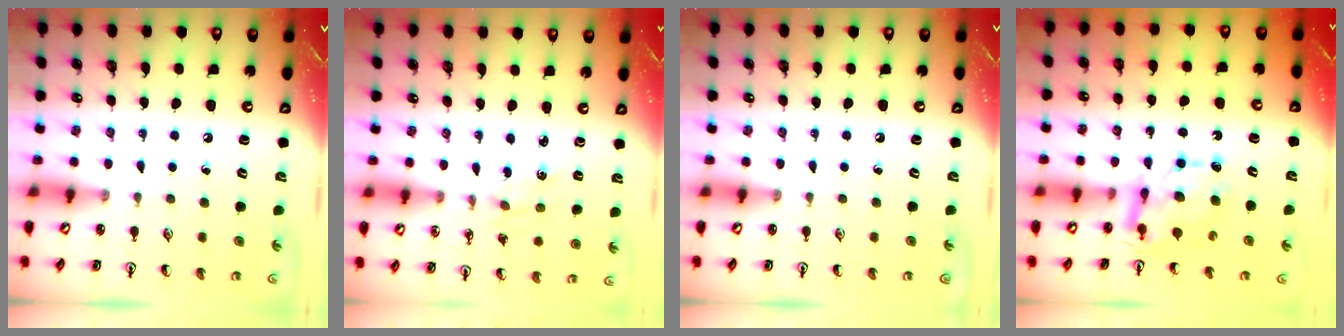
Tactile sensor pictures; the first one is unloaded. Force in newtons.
{"total": 1.2, "press": 1.2, "slide": 0.2}
{"total": 0.0}
{"total": 7.0, "press": 7.0, "slide": 0.6}